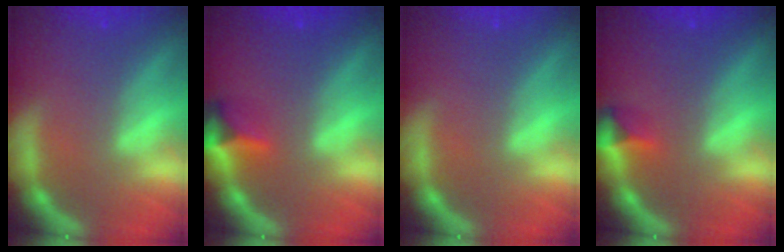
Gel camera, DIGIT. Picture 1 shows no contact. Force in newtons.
{"total": 2.9}
{"total": 0.0}
{"total": 1.9}